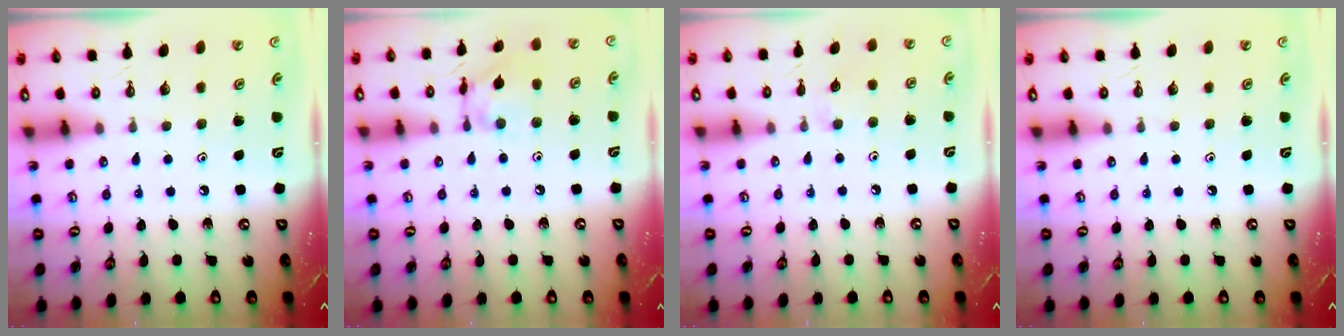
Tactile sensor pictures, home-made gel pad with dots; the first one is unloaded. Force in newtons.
{"total": 11.5, "press": 11.5, "slide": 0.9}
{"total": 3.5, "press": 3.4, "slide": 0.5}
{"total": 0.0}